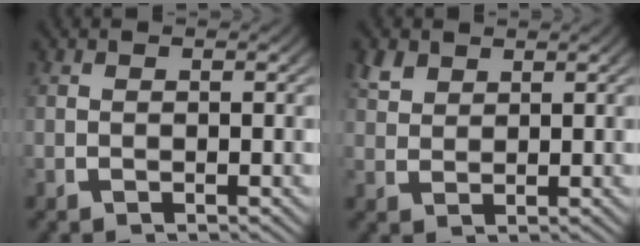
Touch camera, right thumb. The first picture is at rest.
{"total": 2.3, "force": [1.9, 1.1, 0.8], "torque": [-0.015, 0.000, 0.042]}